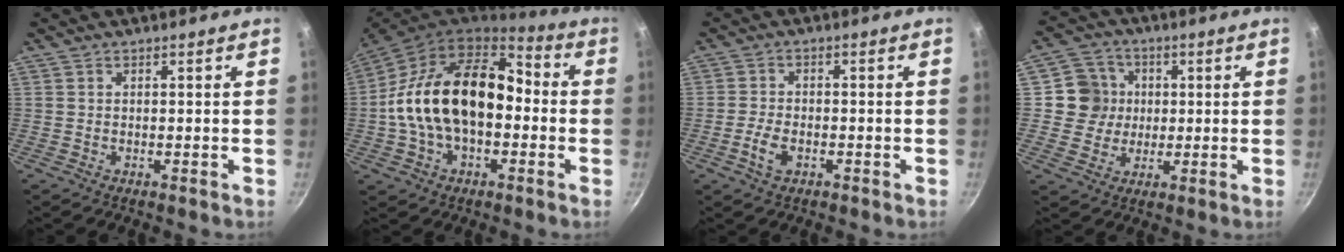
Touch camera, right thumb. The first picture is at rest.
{"total": 21.6, "force": [-1.3, 13.7, 16.6], "torque": [-0.263, 0.050, -0.034]}
{"total": 4.4, "force": [-1.9, 2.5, 3.1], "torque": [-0.061, 0.014, -0.038]}
{"total": 8.2, "force": [0.9, 7.9, 2.0], "torque": [0.004, 0.011, 0.006]}